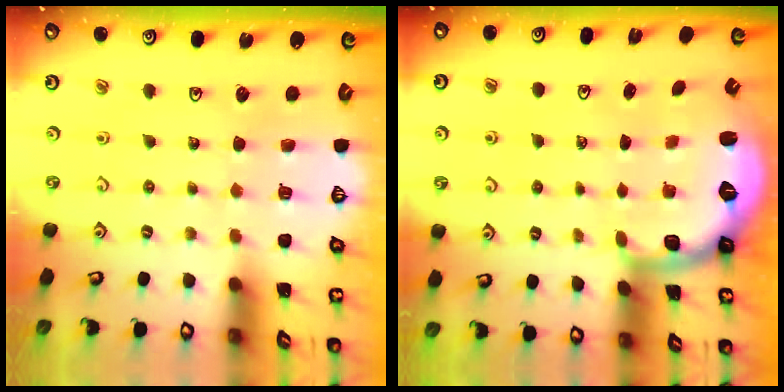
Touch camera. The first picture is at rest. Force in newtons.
{"total": 2.1, "press": 1.9, "slide": 1.0}